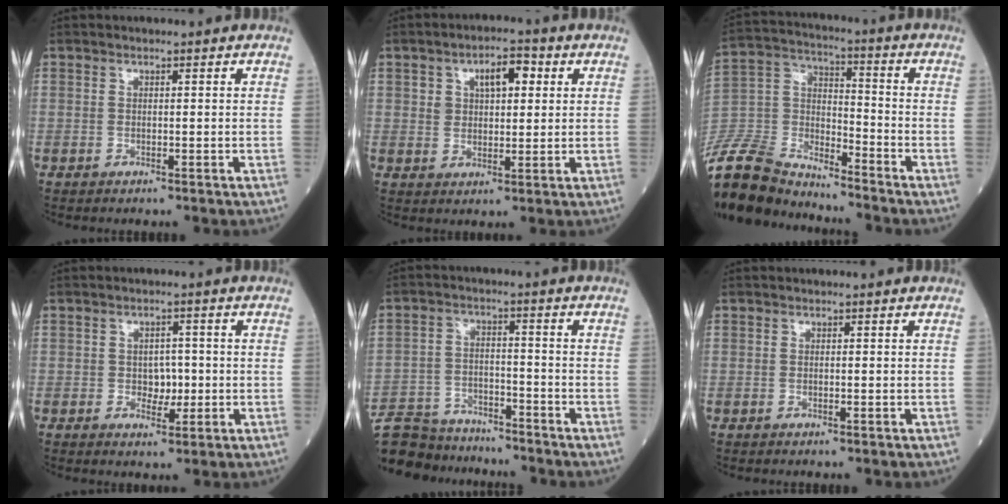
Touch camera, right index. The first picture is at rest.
{"total": 6.1, "force": [2.3, 3.2, 4.7], "torque": [-0.074, 0.019, 0.041]}
{"total": 18.0, "force": [-16.9, 4.5, 4.2], "torque": [-0.110, 0.020, -0.305]}
{"total": 3.2, "force": [-0.5, 2.1, 2.4], "torque": [-0.029, 0.003, -0.003]}
{"total": 13.9, "force": [-12.7, 4.9, 2.9], "torque": [-0.065, 0.016, -0.197]}
{"total": 0.0}